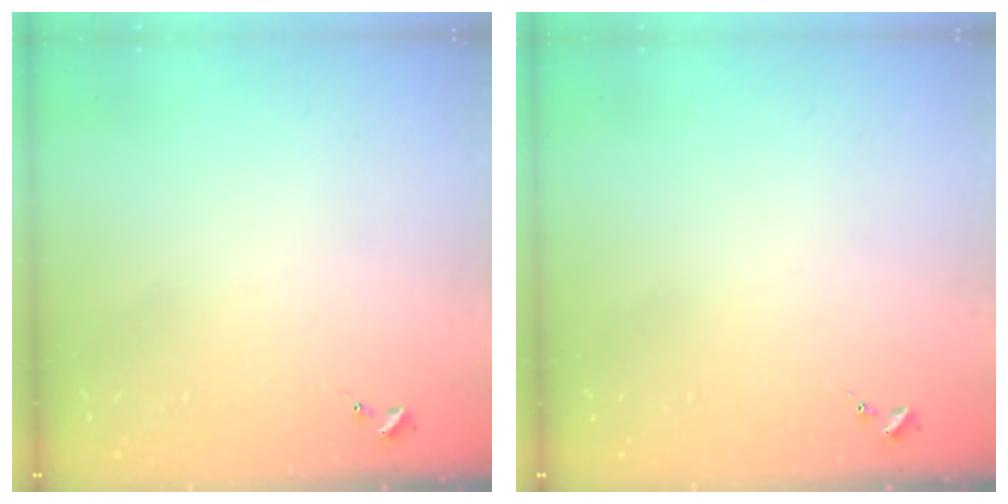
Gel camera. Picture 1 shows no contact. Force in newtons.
{"total": 0.0}